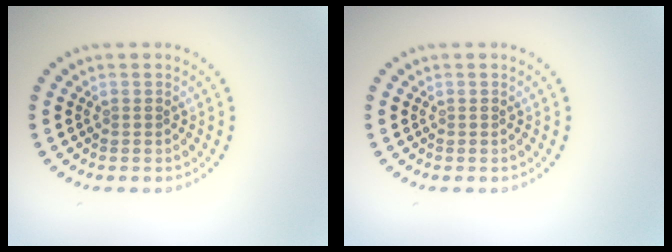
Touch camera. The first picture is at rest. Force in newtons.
{"total": 0.0}